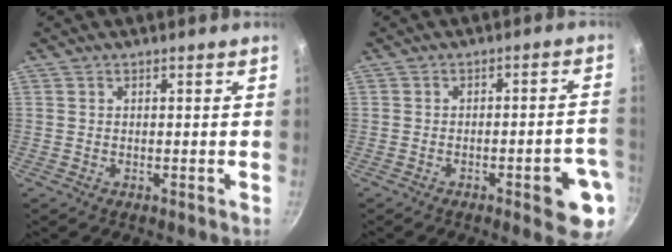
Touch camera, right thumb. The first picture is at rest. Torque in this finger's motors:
{"motor_torque": [1.52, 1.17, 1.19, -0.59, 0.22]}